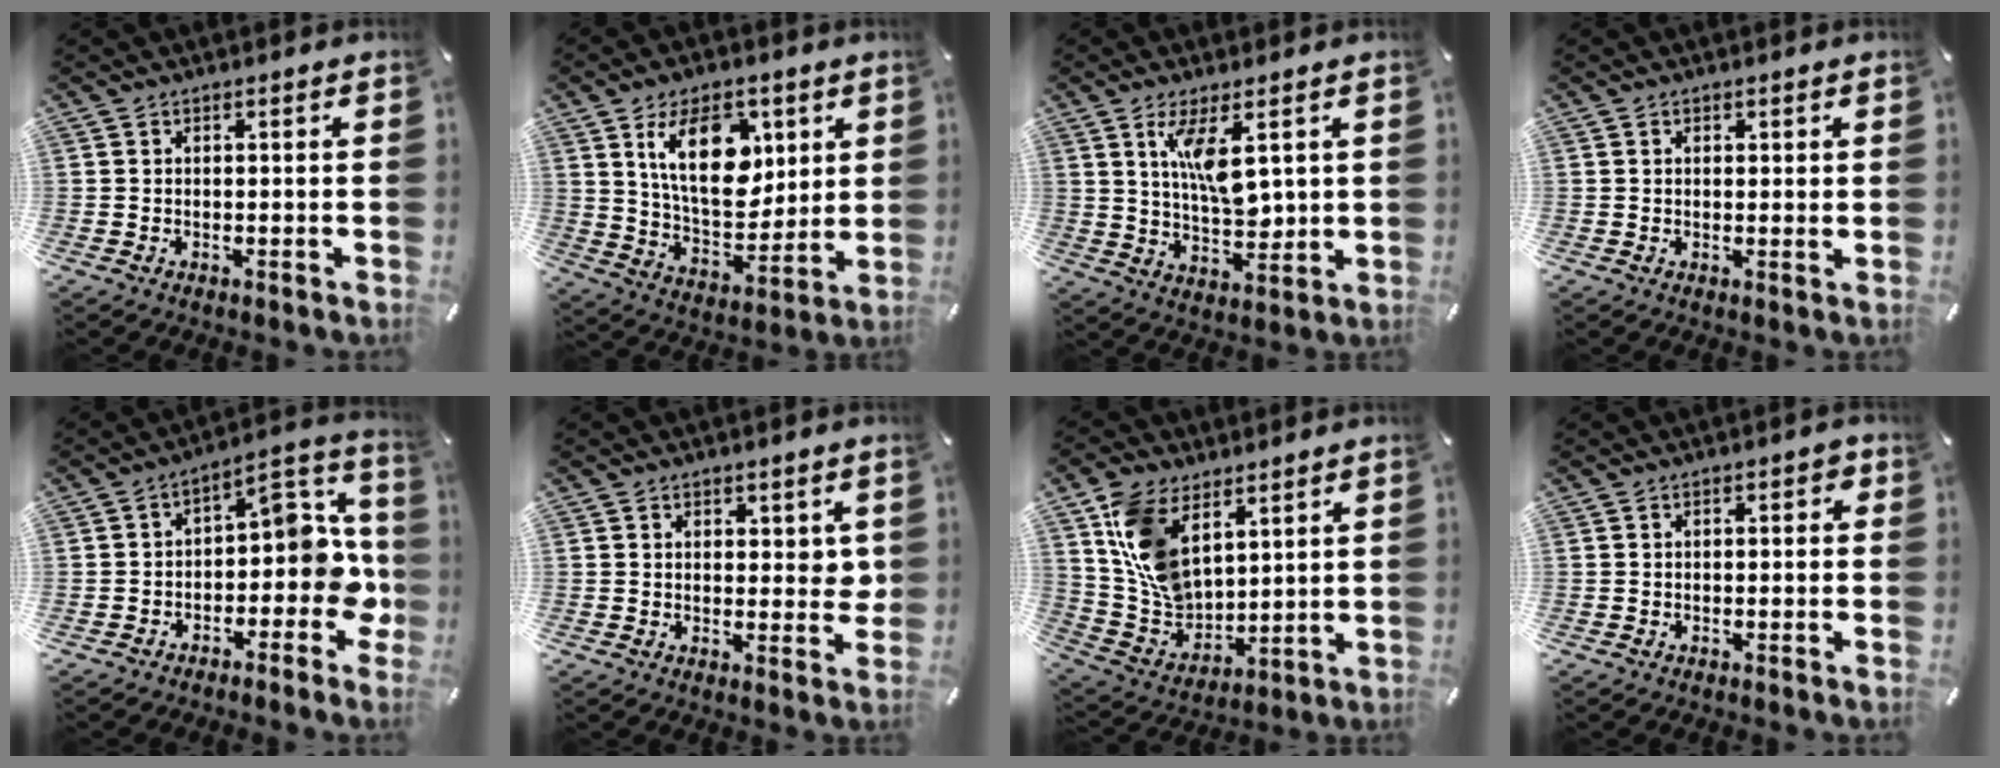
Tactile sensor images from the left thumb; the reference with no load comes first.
{"total": 18.0, "force": [7.3, 10.7, 12.5], "torque": [-0.215, -0.010, 0.126]}
{"total": 9.8, "force": [3.7, 4.1, 8.1], "torque": [-0.152, -0.023, 0.059]}
{"total": 1.1, "force": [0.4, 0.7, 0.8], "torque": [-0.008, -0.001, 0.005]}
{"total": 11.1, "force": [-1.3, 6.9, 8.6], "torque": [-0.095, -0.015, -0.026]}
{"total": 3.7, "force": [1.4, 2.6, 2.2], "torque": [-0.013, -0.005, 0.019]}
{"total": 13.5, "force": [6.4, 9.2, 7.4], "torque": [-0.176, -0.022, 0.128]}
{"total": 1.7, "force": [-0.5, 1.1, 1.2], "torque": [-0.021, 0.008, -0.010]}